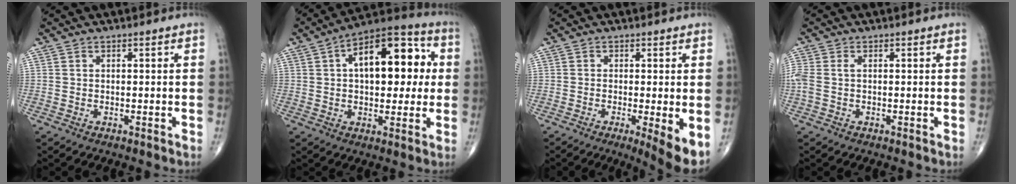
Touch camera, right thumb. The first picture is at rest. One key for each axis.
{"total": 18.2, "fx": 3.3, "fy": 9.6, "fz": 15.1, "tx": -0.181, "ty": 0.027, "tz": 0.040}
{"total": 6.1, "fx": -1.7, "fy": 1.0, "fz": 5.8, "tx": -0.093, "ty": -0.018, "tz": -0.030}
{"total": 3.7, "fx": 0.0, "fy": 2.2, "fz": 3.0, "tx": -0.098, "ty": 0.011, "tz": -0.001}